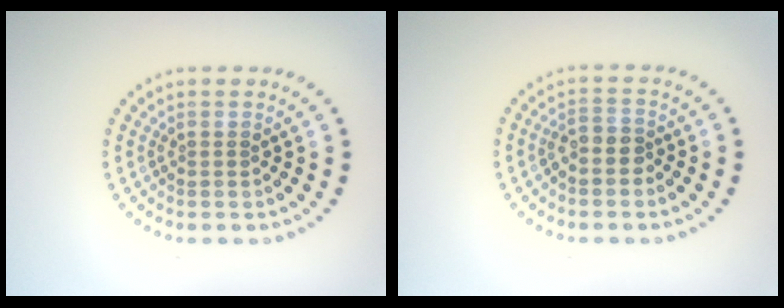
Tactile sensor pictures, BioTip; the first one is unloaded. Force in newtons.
{"total": 2.0, "press": 1.7, "slide": 1.0}